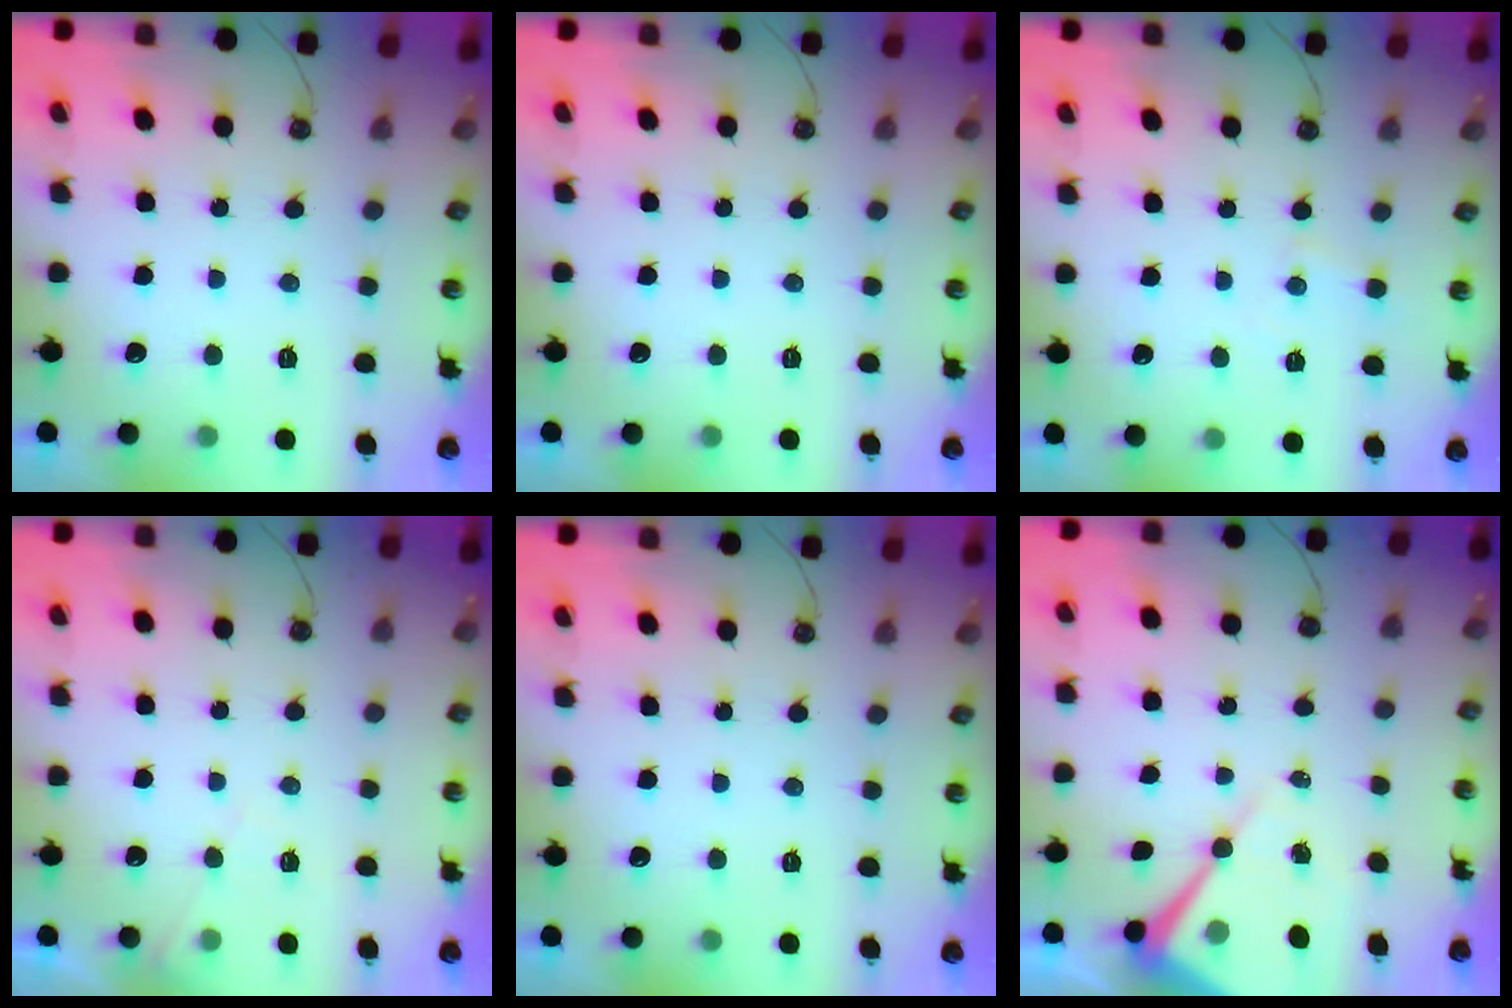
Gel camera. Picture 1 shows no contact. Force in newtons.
{"total": 0.0}
{"total": 3.6, "press": 3.5, "slide": 0.6}
{"total": 4.9, "press": 4.9, "slide": 0.7}
{"total": 0.0}
{"total": 11.7, "press": 11.6, "slide": 1.0}